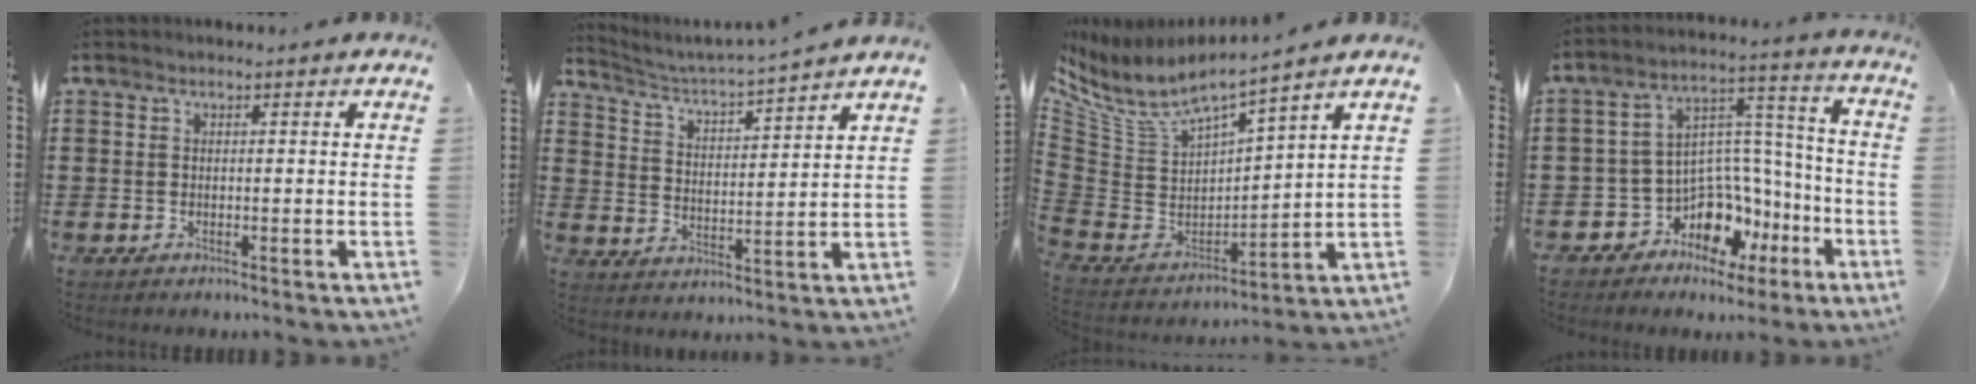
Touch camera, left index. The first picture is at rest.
{"total": 3.0, "force": [2.8, -0.6, 0.9], "torque": [-0.036, -0.030, 0.038]}
{"total": 4.6, "force": [4.0, 1.0, 2.1], "torque": [-0.066, -0.041, 0.064]}
{"total": 8.8, "force": [-5.2, 6.5, 2.9], "torque": [-0.066, 0.004, -0.084]}